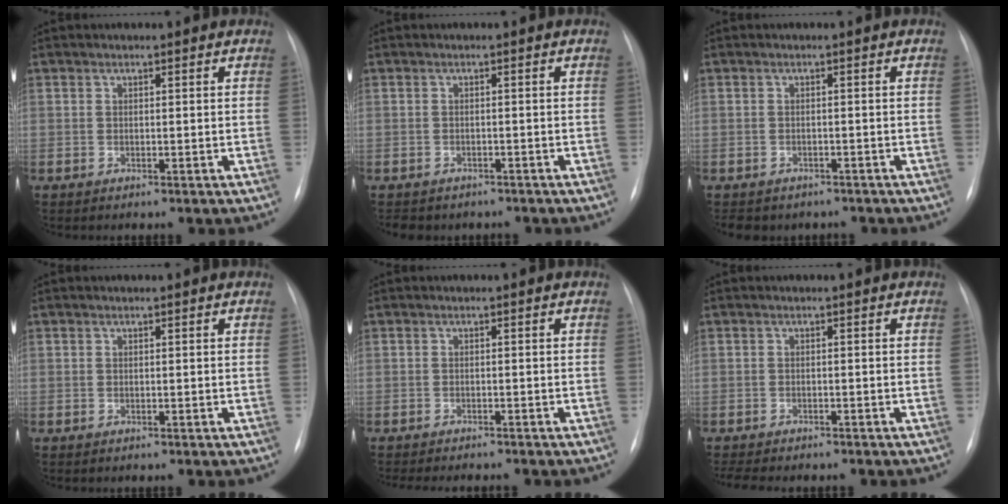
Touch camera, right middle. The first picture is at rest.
{"total": 6.9, "force": [-5.8, 3.2, 2.0], "torque": [-0.035, 0.003, -0.067]}
{"total": 8.4, "force": [-6.8, 4.4, 2.2], "torque": [-0.043, -0.001, -0.077]}
{"total": 0.0}
{"total": 8.4, "force": [-7.5, 1.4, 3.5], "torque": [-0.045, -0.009, -0.096]}
{"total": 7.1, "force": [-6.2, 1.7, 3.1], "torque": [-0.049, -0.006, -0.081]}